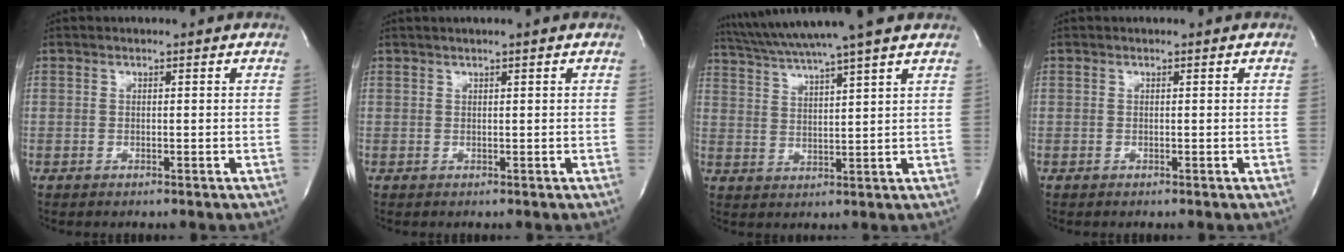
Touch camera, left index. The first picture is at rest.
{"total": 1.2, "force": [0.7, -0.3, 0.9], "torque": [-0.024, 0.004, 0.017]}
{"total": 13.0, "force": [11.0, -1.1, 6.9], "torque": [-0.126, 0.024, 0.170]}
{"total": 0.0}